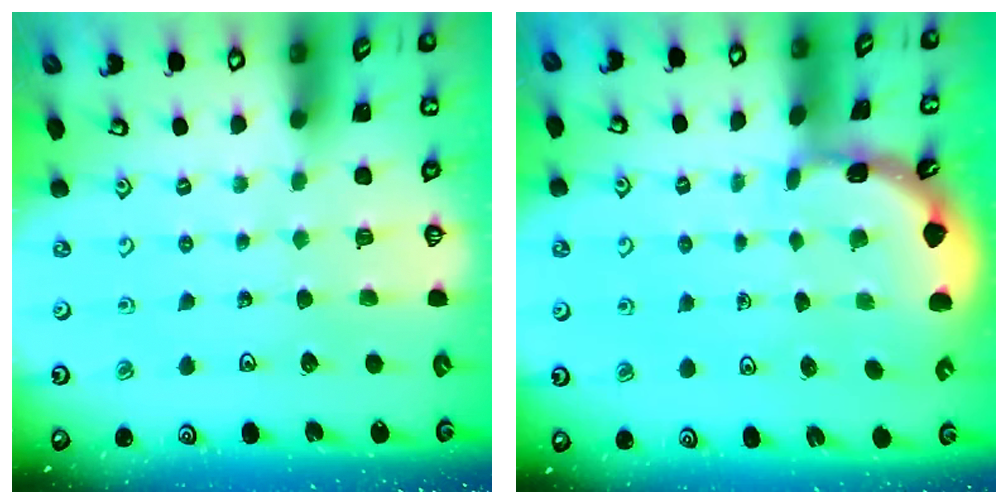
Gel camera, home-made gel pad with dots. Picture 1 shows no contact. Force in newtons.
{"total": 1.8, "press": 1.8, "slide": 0.1}